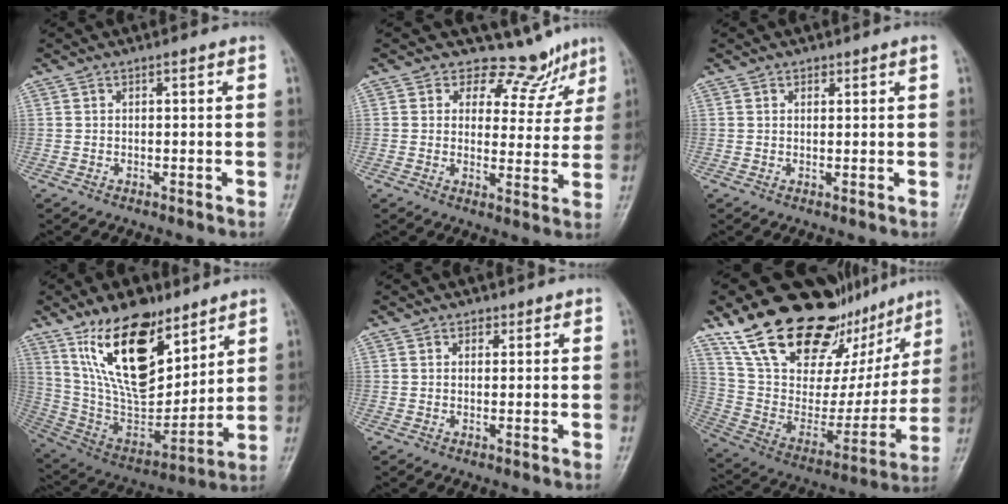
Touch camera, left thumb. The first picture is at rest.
{"total": 8.6, "force": [7.1, 4.7, 1.6], "torque": [0.015, -0.053, 0.086]}
{"total": 1.0, "force": [0.7, 0.5, 0.4], "torque": [0.001, -0.005, 0.009]}
{"total": 21.7, "force": [12.3, 10.5, 14.5], "torque": [-0.207, -0.071, 0.238]}
{"total": 1.4, "force": [0.9, 1.0, 0.2], "torque": [0.009, -0.005, 0.009]}
{"total": 30.2, "force": [19.9, 14.7, 17.4], "torque": [-0.236, -0.048, 0.331]}